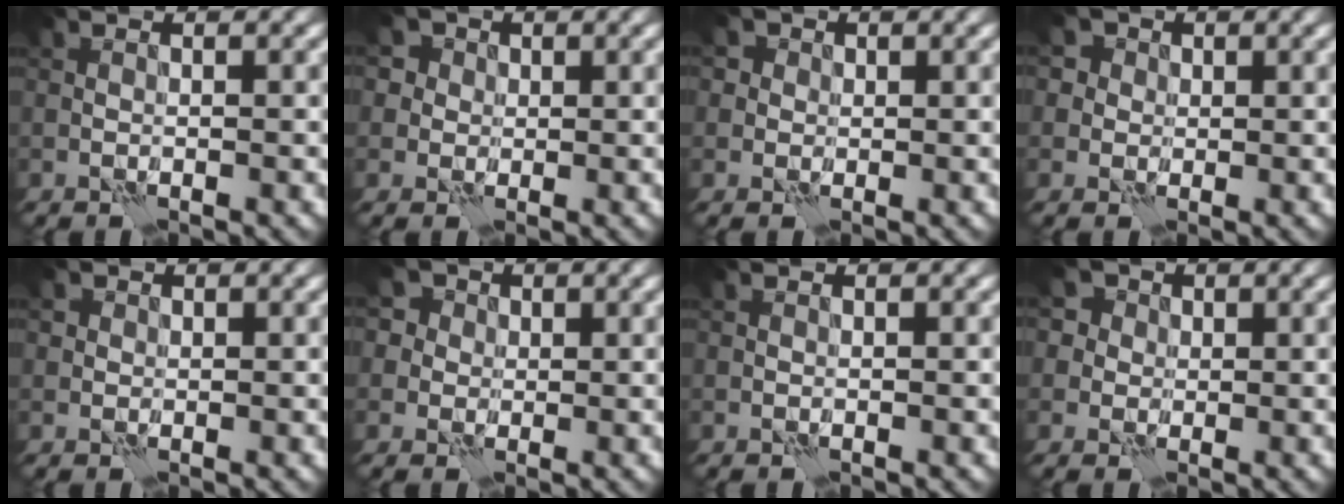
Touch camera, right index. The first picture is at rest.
{"total": 4.7, "force": [2.2, 3.9, 1.6], "torque": [-0.023, 0.016, 0.013]}
{"total": 3.1, "force": [1.4, 2.6, 1.0], "torque": [-0.011, 0.010, 0.008]}
{"total": 4.4, "force": [2.0, 3.7, 1.5], "torque": [-0.018, 0.016, 0.010]}
{"total": 1.2, "force": [0.5, 1.1, 0.2], "torque": [0.000, -0.002, 0.001]}
{"total": 5.5, "force": [2.5, 4.5, 2.0], "torque": [-0.032, 0.024, 0.014]}
{"total": 0.0}
{"total": 5.3, "force": [2.4, 4.3, 1.9], "torque": [-0.030, 0.021, 0.014]}